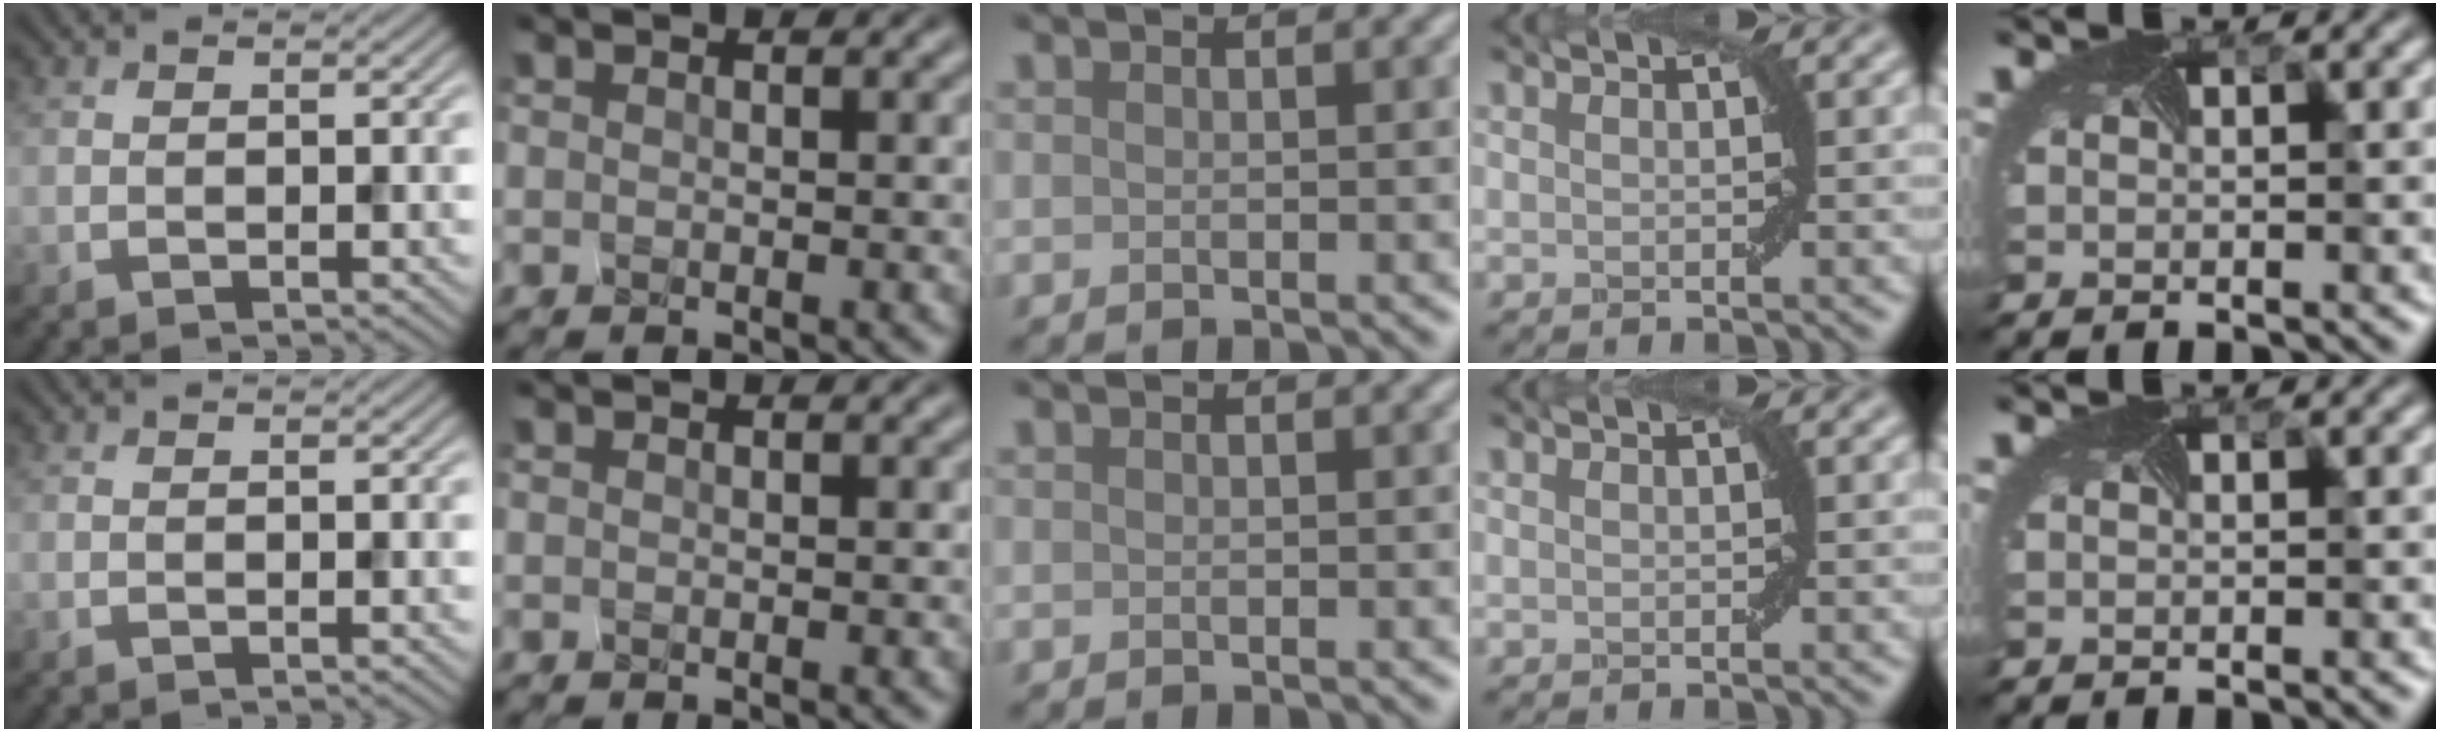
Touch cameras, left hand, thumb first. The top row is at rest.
{}